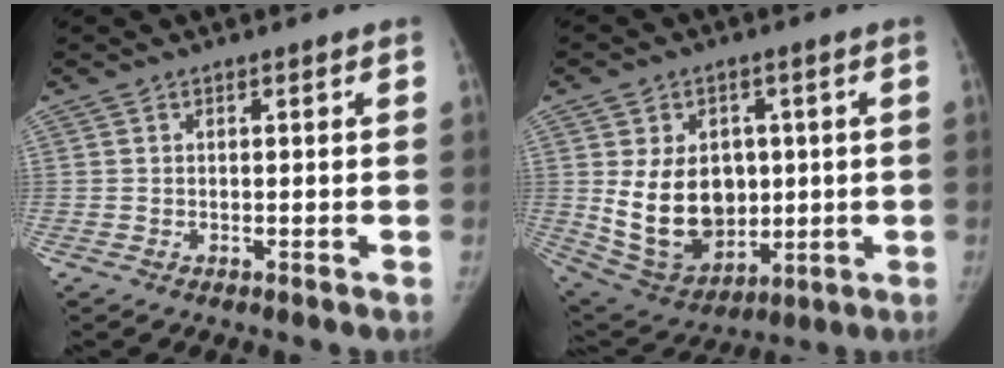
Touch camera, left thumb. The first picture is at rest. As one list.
[{"total": 15.9, "force": [1.0, 11.8, 10.6], "torque": [-0.139, -0.012, 0.048]}]